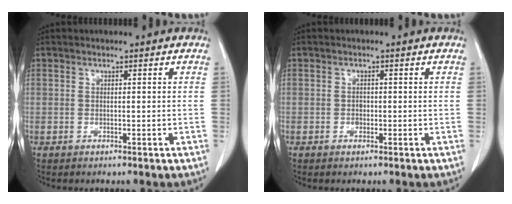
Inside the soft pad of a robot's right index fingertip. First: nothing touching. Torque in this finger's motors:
{"motor_torque": [0.16, -0.18, -0.01, 0.00]}